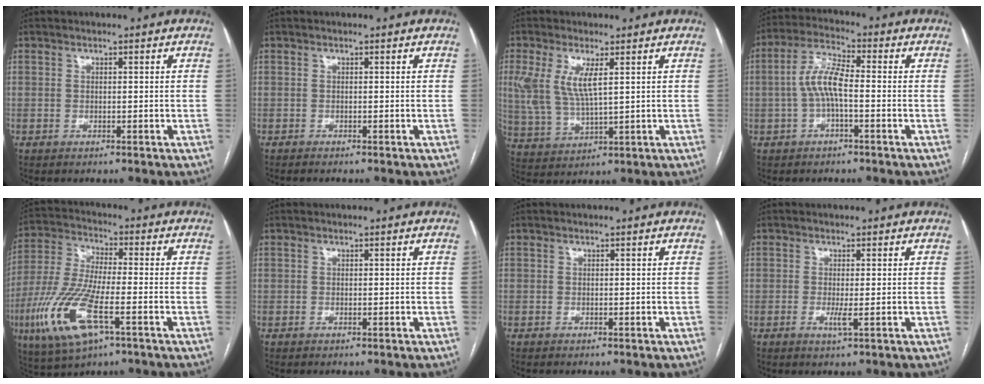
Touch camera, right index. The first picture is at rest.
{"total": 0.8, "force": [-0.8, -0.1, 0.3], "torque": [-0.006, 0.000, -0.010]}
{"total": 7.9, "force": [2.4, 2.4, 7.2], "torque": [-0.168, 0.002, 0.056]}
{"total": 6.9, "force": [-0.8, 1.9, 6.6], "torque": [-0.138, 0.017, -0.019]}
{"total": 14.6, "force": [-5.8, 3.6, 12.9], "torque": [-0.288, -0.019, -0.106]}
{"total": 0.0}
{"total": 0.0}
{"total": 1.8, "force": [-0.4, 0.0, 1.8], "torque": [-0.034, -0.005, -0.007]}